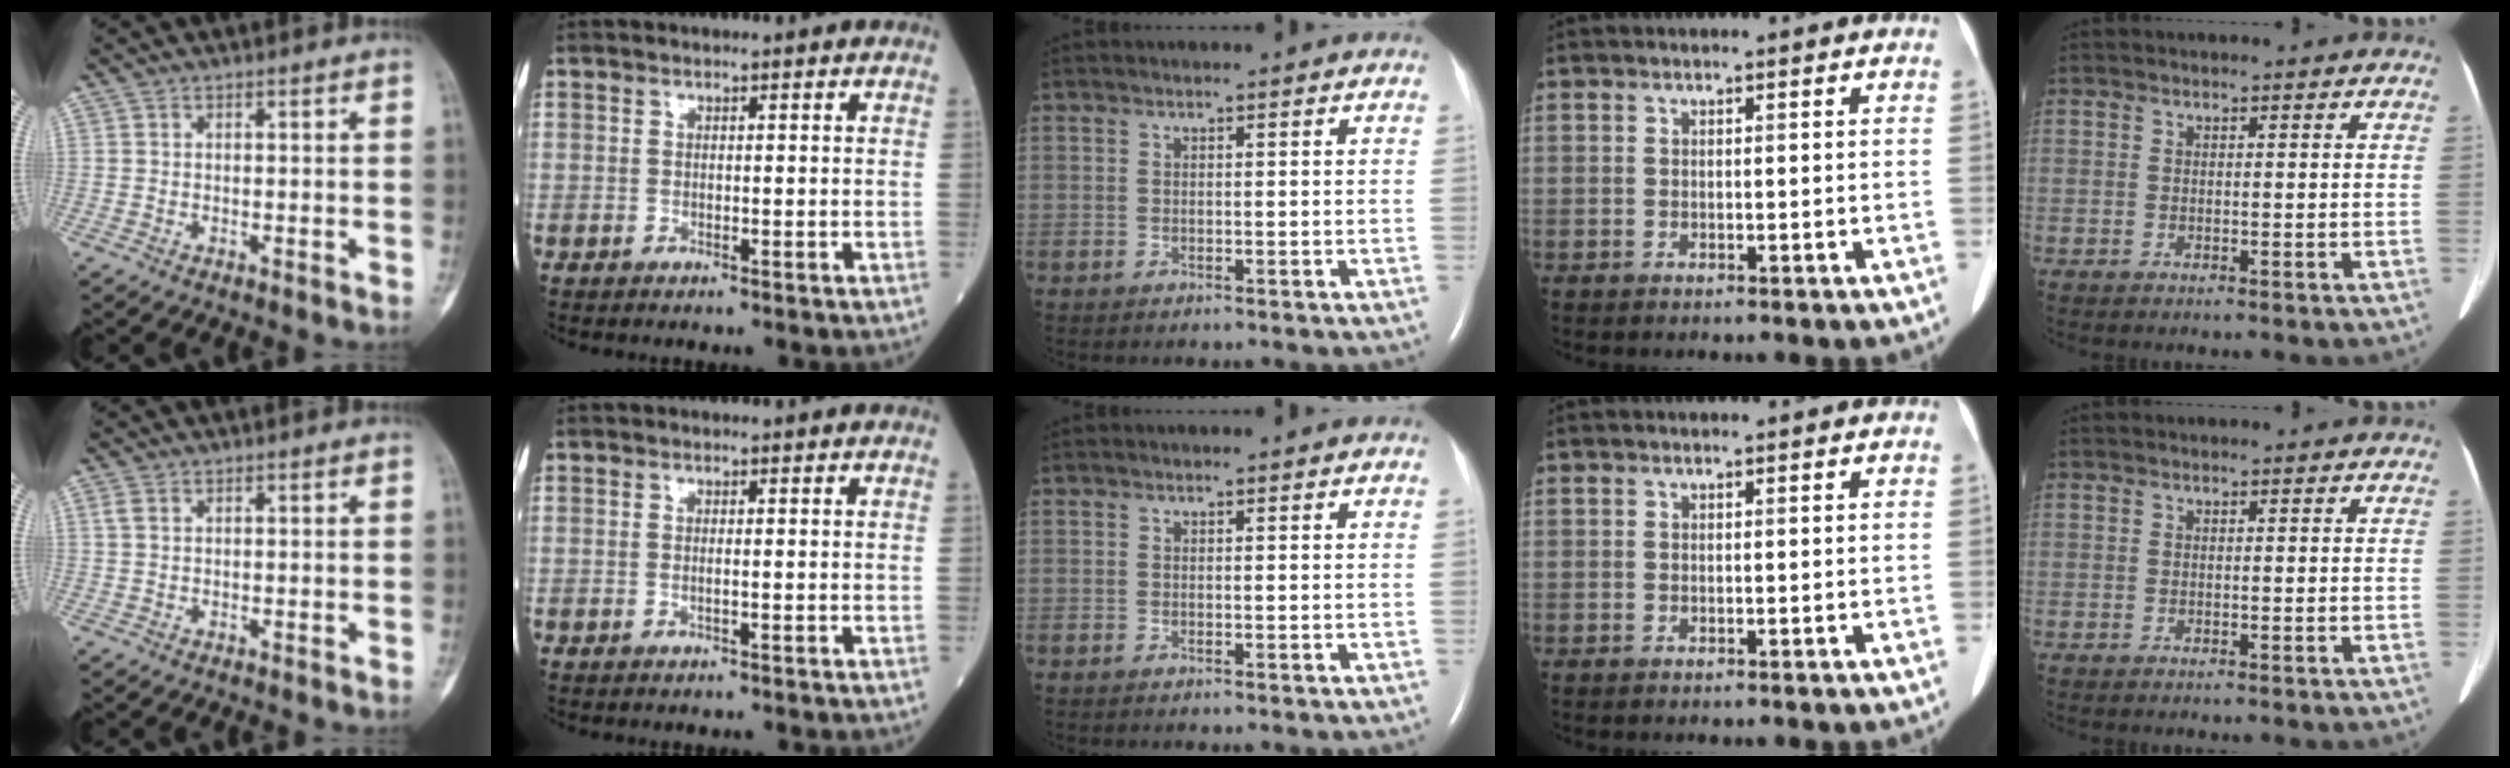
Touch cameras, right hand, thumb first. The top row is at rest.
{"thumb": {"total": 1.4, "force": [0.5, 1.0, 0.9], "torque": [-0.019, 0.004, 0.012]}, "index": {"total": 0.5, "force": [-0.2, -0.1, 0.5], "torque": [-0.011, 0.000, -0.005]}}